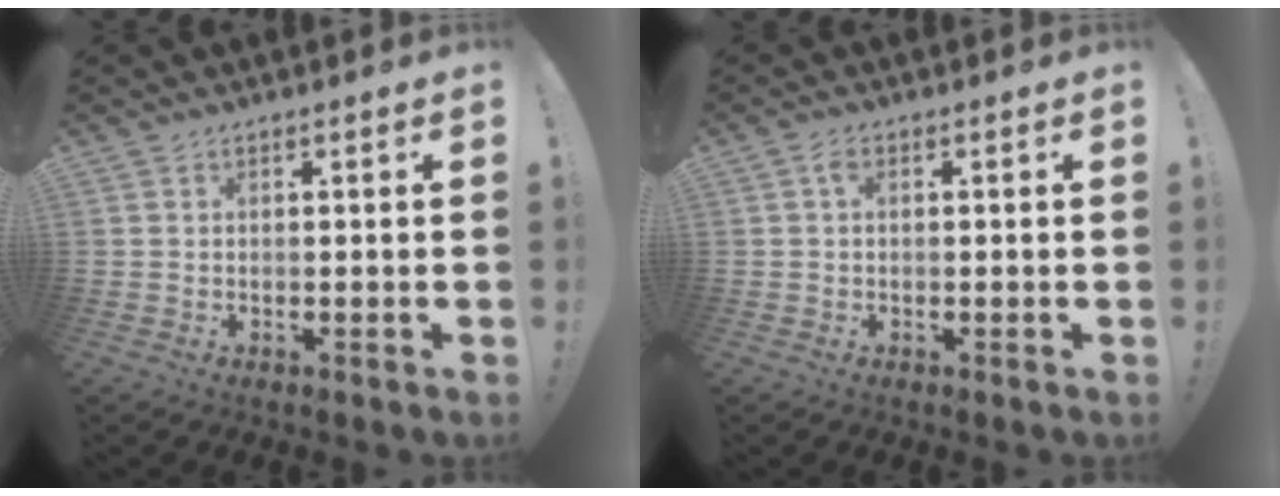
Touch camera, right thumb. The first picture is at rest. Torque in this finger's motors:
{"motor_torque": [0.45, 0.64, 0.34, -0.40, 0.09]}